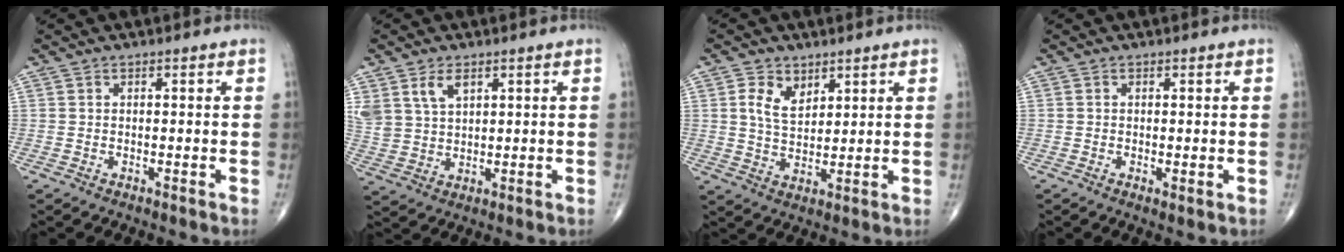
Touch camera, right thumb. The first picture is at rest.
{"total": 7.0, "force": [3.7, 4.3, 4.1], "torque": [-0.078, -0.010, 0.084]}
{"total": 5.9, "force": [2.8, 3.8, 3.5], "torque": [-0.049, -0.022, 0.054]}
{"total": 1.1, "force": [-0.2, 0.2, 1.1], "torque": [-0.022, -0.007, -0.005]}